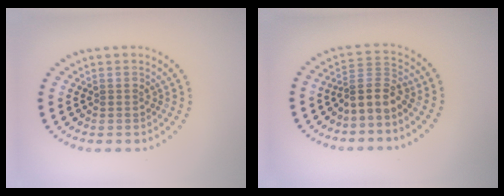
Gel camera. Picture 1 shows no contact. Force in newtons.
{"total": 3.1, "press": 2.4, "slide": 2.0}